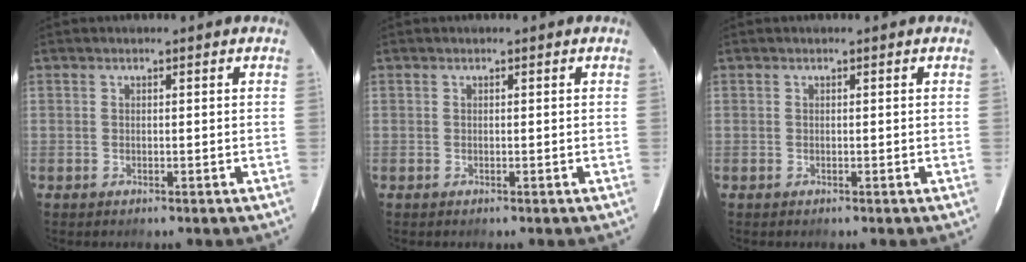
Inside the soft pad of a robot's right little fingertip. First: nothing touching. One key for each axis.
{"total": 0.0}
{"total": 0.0}